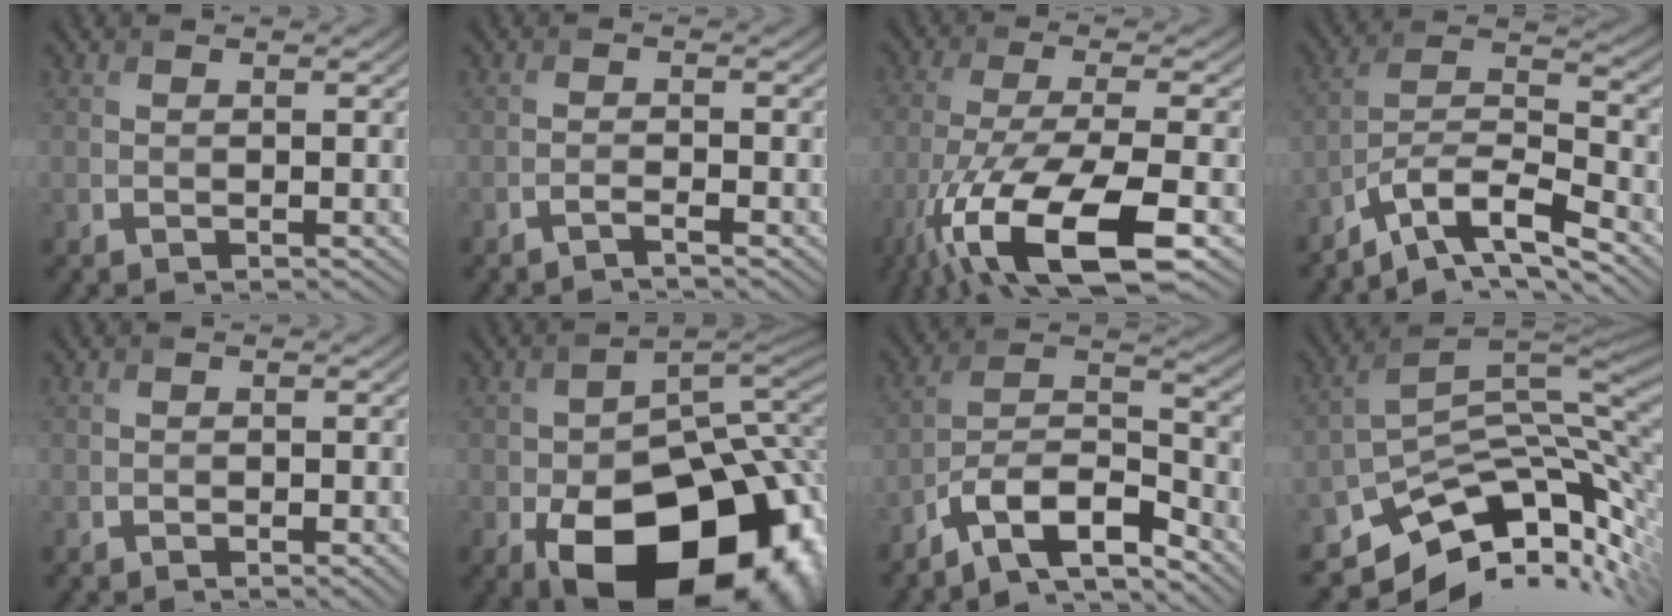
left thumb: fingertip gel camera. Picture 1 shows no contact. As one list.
[{"total": 1.4, "force": [-1.1, 0.2, 0.8], "torque": [-0.007, 0.002, -0.029]}, {"total": 15.7, "force": [-7.9, 5.4, 12.5], "torque": [-0.278, -0.029, -0.138]}, {"total": 9.7, "force": [-7.5, 2.5, 5.6], "torque": [-0.103, 0.007, -0.144]}, {"total": 1.2, "force": [-0.7, 0.3, 1.0], "torque": [-0.013, 0.002, -0.010]}, {"total": 20.6, "force": [-8.1, 12.3, 14.4], "torque": [-0.210, -0.069, -0.083]}, {"total": 10.9, "force": [-8.2, 3.4, 6.4], "torque": [-0.114, 0.002, -0.160]}, {"total": 12.5, "force": [-5.8, 7.0, 8.6], "torque": [-0.164, -0.026, -0.089]}]